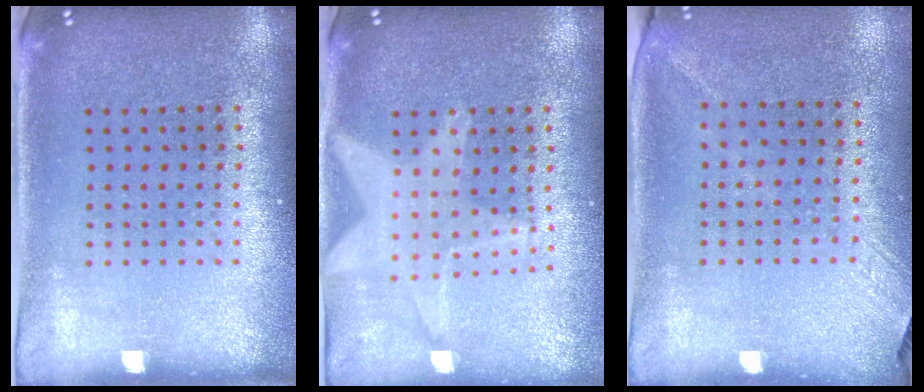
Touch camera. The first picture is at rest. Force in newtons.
{"total": 1.3, "press": 1.2, "slide": 0.3}
{"total": 1.2, "press": 0.9, "slide": 0.9}